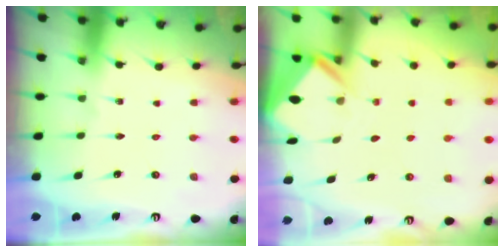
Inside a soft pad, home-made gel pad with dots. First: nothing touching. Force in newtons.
{"total": 2.6, "press": 2.6, "slide": 0.1}